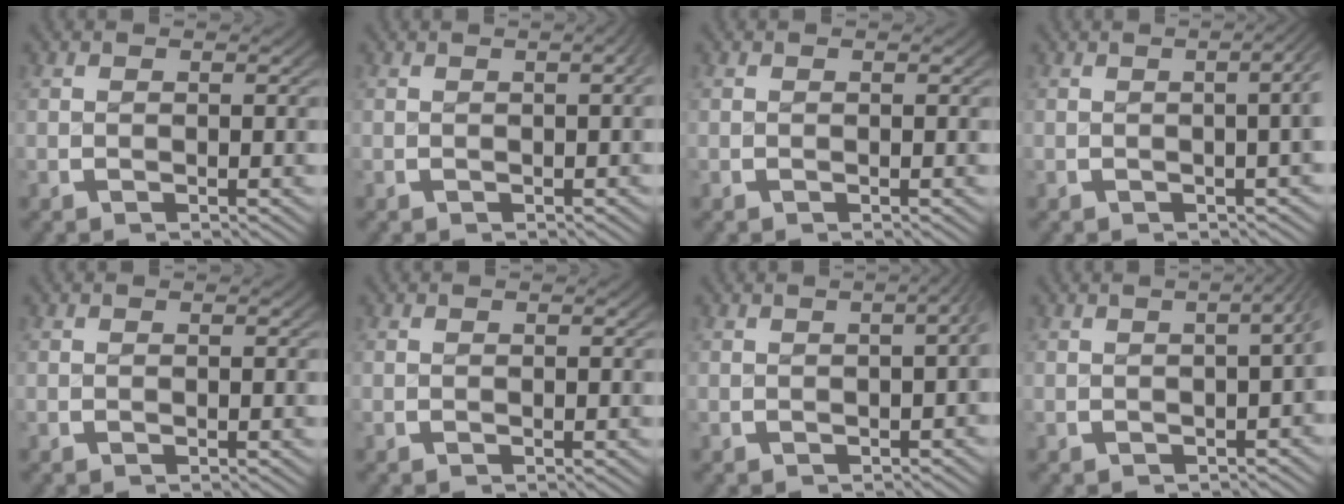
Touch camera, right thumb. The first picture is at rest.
{"total": 2.4, "force": [0.2, 1.0, 2.2], "torque": [-0.017, 0.014, -0.002]}
{"total": 0.0}
{"total": 4.9, "force": [1.1, 2.4, 4.1], "torque": [-0.020, 0.026, 0.000]}
{"total": 0.0}
{"total": 0.0}
{"total": 4.9, "force": [1.0, 2.6, 4.0], "torque": [-0.026, 0.035, -0.003]}
{"total": 5.4, "force": [1.5, 3.1, 4.1], "torque": [-0.026, 0.035, 0.003]}